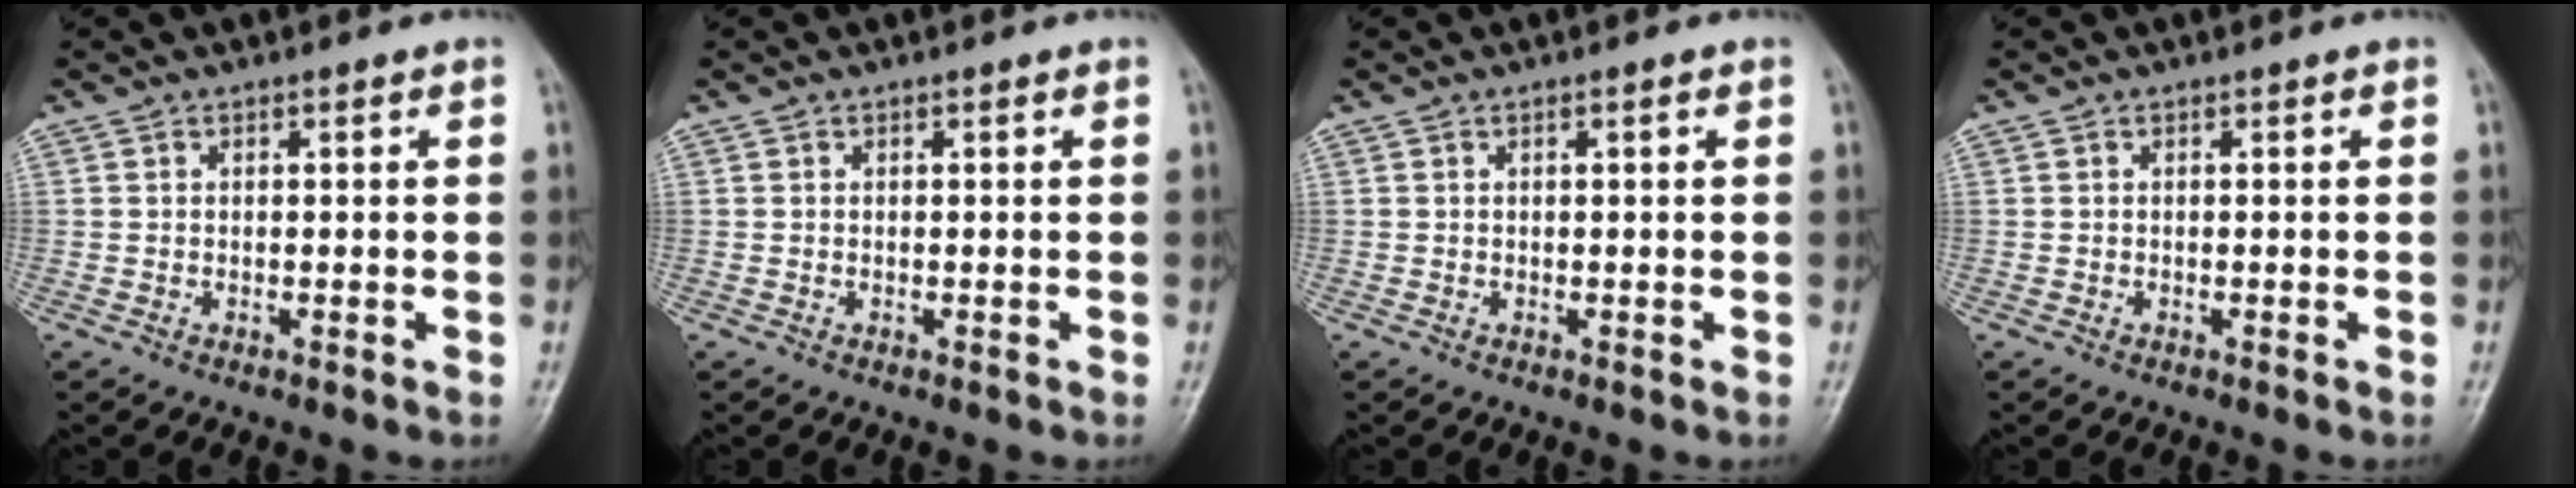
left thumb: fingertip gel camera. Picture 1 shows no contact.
{"total": 0.0}
{"total": 0.6, "force": [0.2, 0.1, 0.5], "torque": [-0.009, 0.001, 0.003]}
{"total": 0.0}